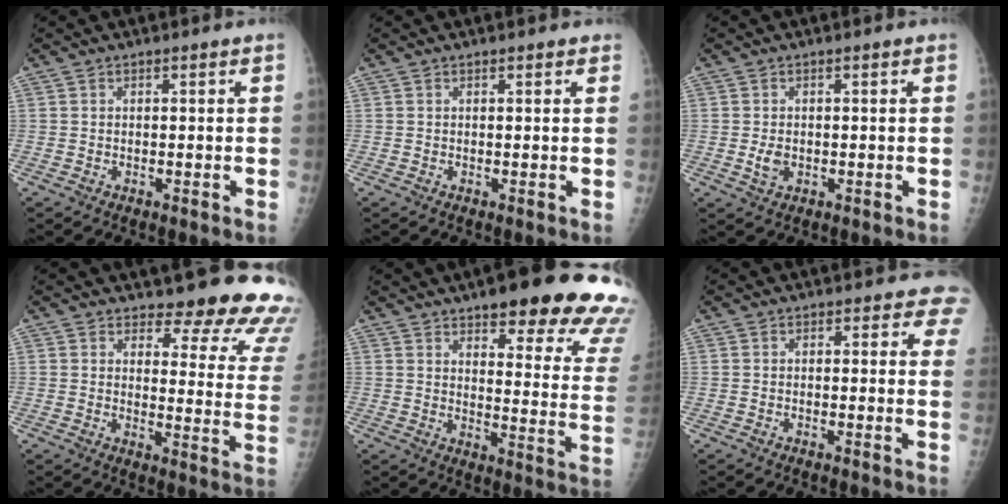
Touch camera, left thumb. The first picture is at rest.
{"total": 0.9, "force": [0.7, 0.3, 0.4], "torque": [-0.005, -0.001, 0.007]}
{"total": 2.3, "force": [-0.3, 1.6, 1.6], "torque": [-0.026, -0.001, -0.002]}
{"total": 18.2, "force": [16.6, 5.0, 5.4], "torque": [-0.015, -0.149, 0.171]}
{"total": 23.9, "force": [17.2, 5.8, 15.6], "torque": [-0.157, -0.078, 0.206]}
{"total": 3.7, "force": [3.0, 1.9, 1.2], "torque": [0.020, -0.013, 0.012]}